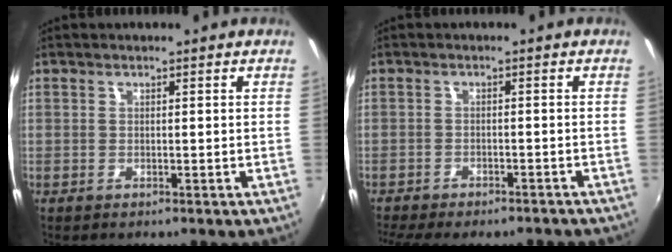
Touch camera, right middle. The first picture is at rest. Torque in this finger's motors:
{"motor_torque": [1.11, -1.03, 0.42, 0.13]}